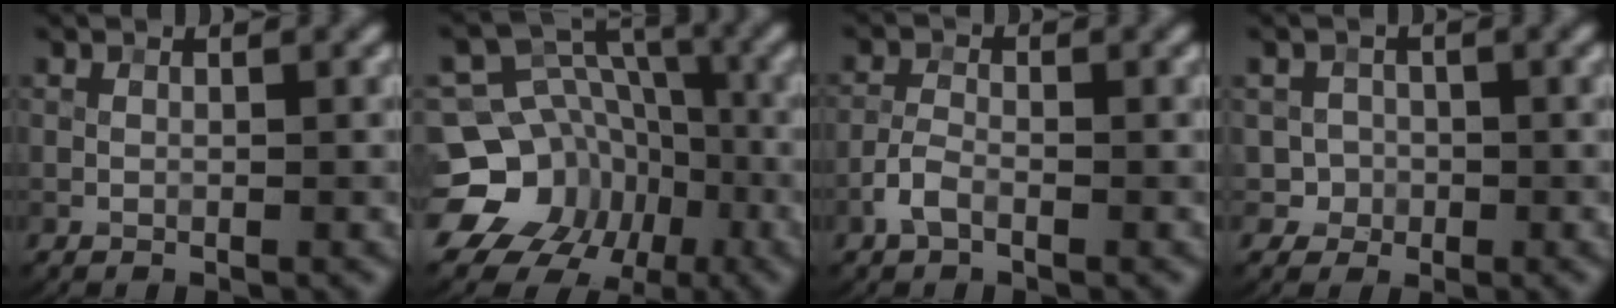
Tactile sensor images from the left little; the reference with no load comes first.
{"total": 15.2, "force": [-6.4, 12.8, 5.3], "torque": [-0.098, -0.017, -0.110]}
{"total": 2.0, "force": [-1.4, 0.8, 1.2], "torque": [-0.024, 0.006, -0.034]}
{"total": 2.7, "force": [0.1, 2.6, 0.6], "torque": [0.002, 0.005, 0.003]}